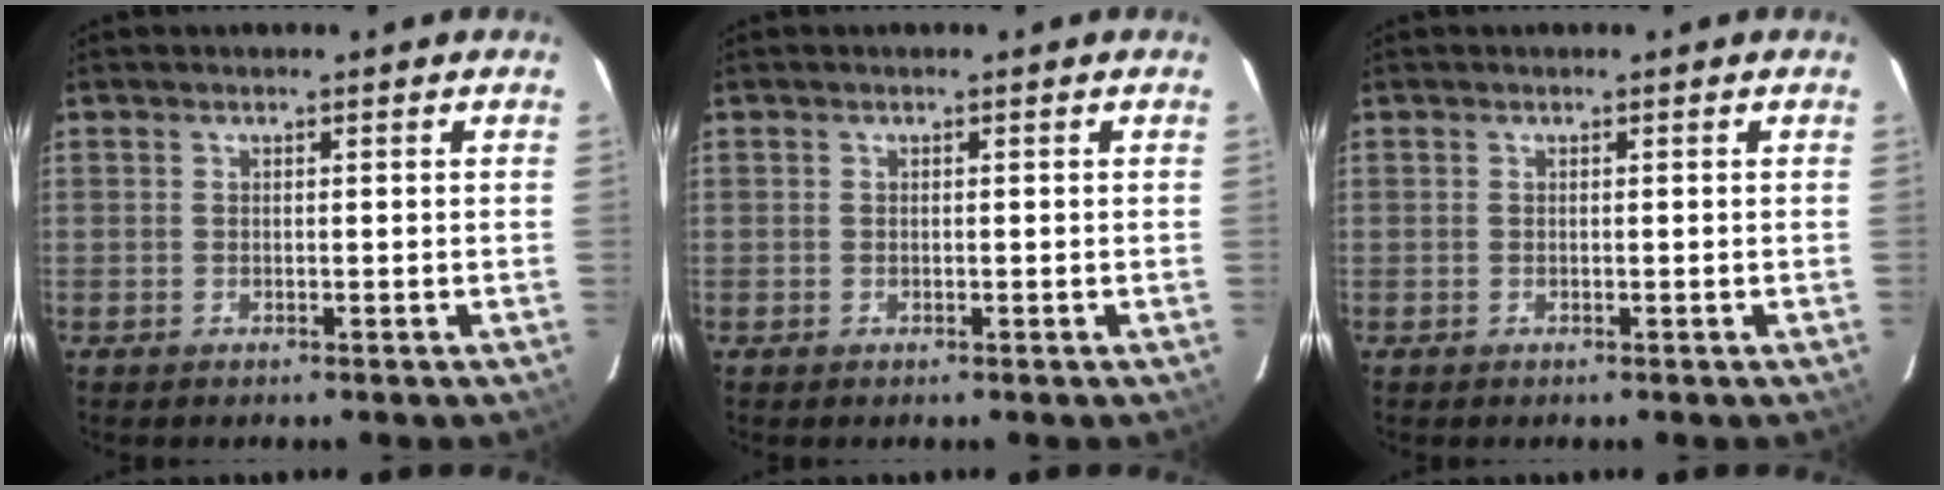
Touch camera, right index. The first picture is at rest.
{"total": 0.0}
{"total": 0.0}